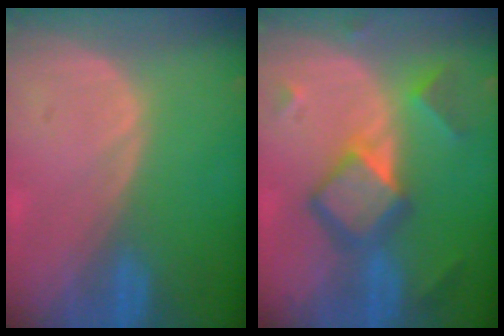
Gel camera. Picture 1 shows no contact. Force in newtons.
{"total": 7.7, "press": 7.7, "slide": 0.5}